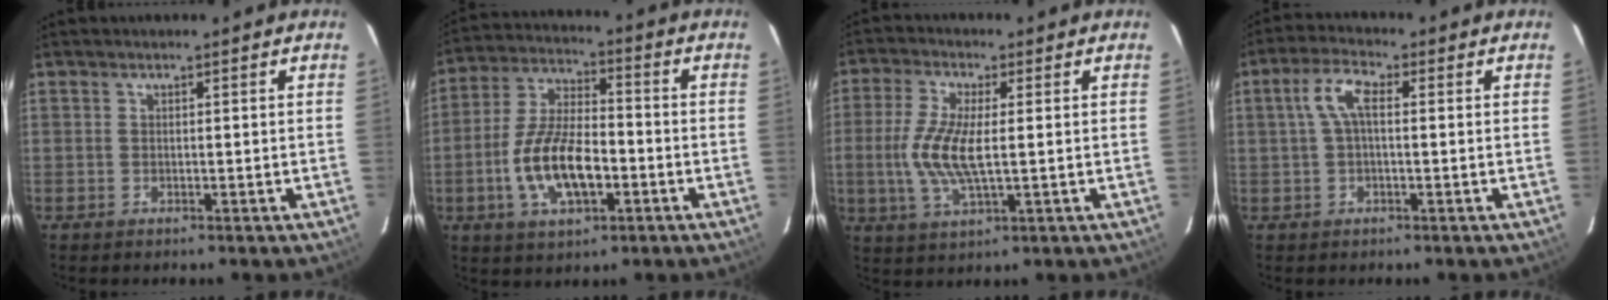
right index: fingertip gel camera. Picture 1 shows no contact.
{"total": 13.5, "force": [-4.1, 5.8, 11.5], "torque": [-0.237, 0.000, -0.072]}
{"total": 9.8, "force": [-0.3, 3.2, 9.3], "torque": [-0.197, -0.003, -0.006]}
{"total": 5.1, "force": [0.6, 1.7, 4.7], "torque": [-0.097, 0.014, 0.012]}